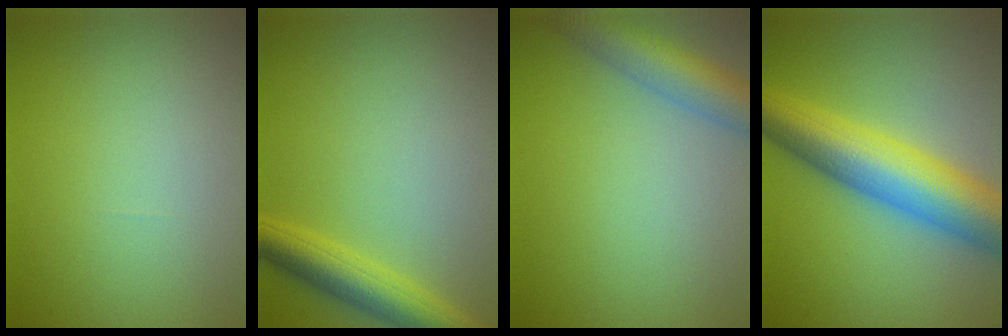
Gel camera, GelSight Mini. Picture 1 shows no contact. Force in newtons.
{"total": 4.3, "press": 4.3, "slide": 0.2}
{"total": 5.0, "press": 5.0, "slide": 0.2}
{"total": 10.1, "press": 10.1, "slide": 0.1}